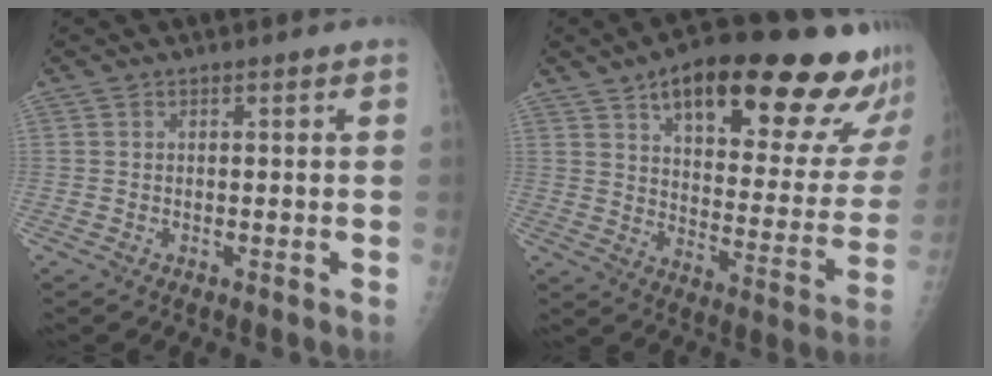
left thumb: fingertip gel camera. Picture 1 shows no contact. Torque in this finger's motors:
{"motor_torque": [0.59, 0.57, 1.53, -1.24, 0.12]}